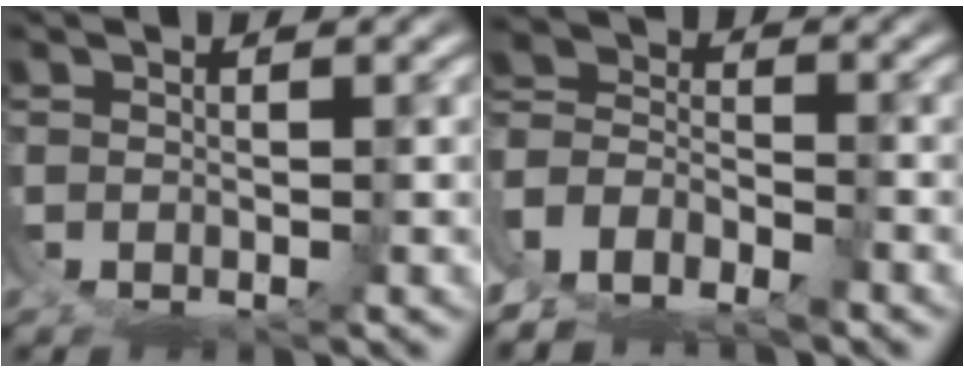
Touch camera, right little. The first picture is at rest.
{"total": 10.2, "force": [-4.4, 8.5, 3.7], "torque": [-0.089, -0.036, -0.084]}